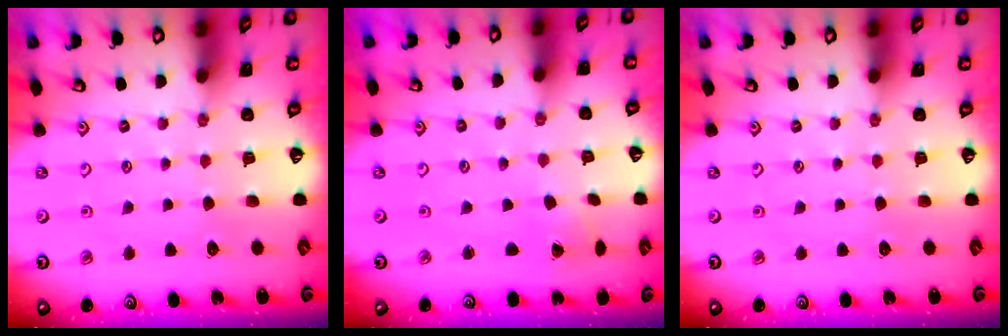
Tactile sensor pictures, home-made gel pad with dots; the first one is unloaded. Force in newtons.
{"total": 1.7, "press": 1.7, "slide": 0.3}
{"total": 0.0}